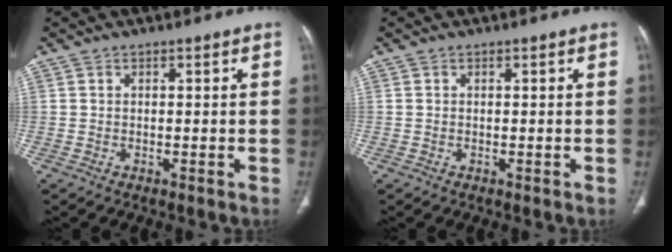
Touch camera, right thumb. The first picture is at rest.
{"total": 0.0}